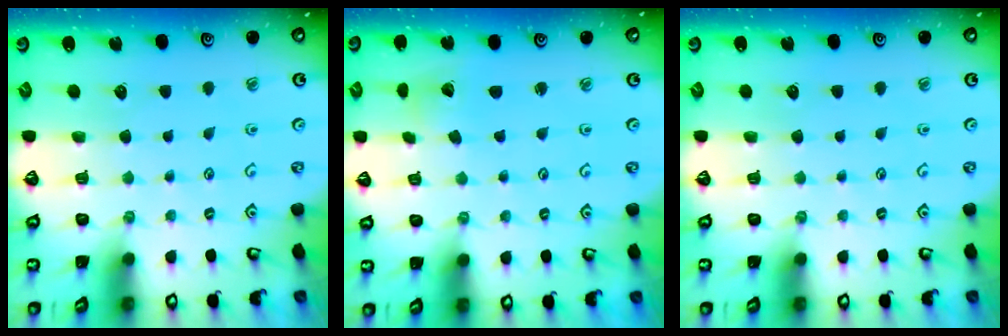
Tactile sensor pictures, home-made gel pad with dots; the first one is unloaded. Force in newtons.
{"total": 1.8, "press": 1.8, "slide": 0.1}
{"total": 0.0}